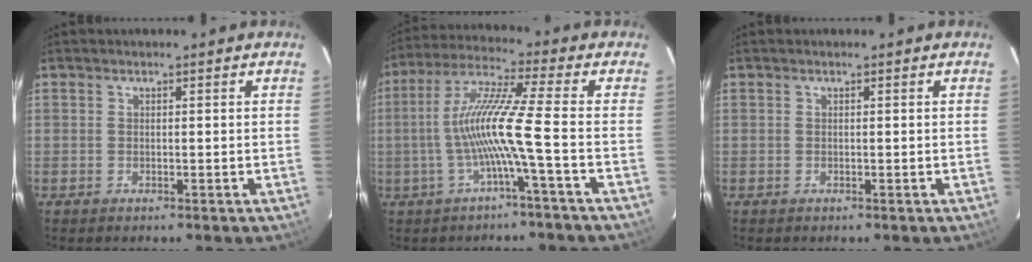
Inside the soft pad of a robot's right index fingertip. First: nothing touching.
{"total": 10.8, "force": [-2.7, -1.8, 10.3], "torque": [-0.202, 0.004, -0.049]}
{"total": 0.0}